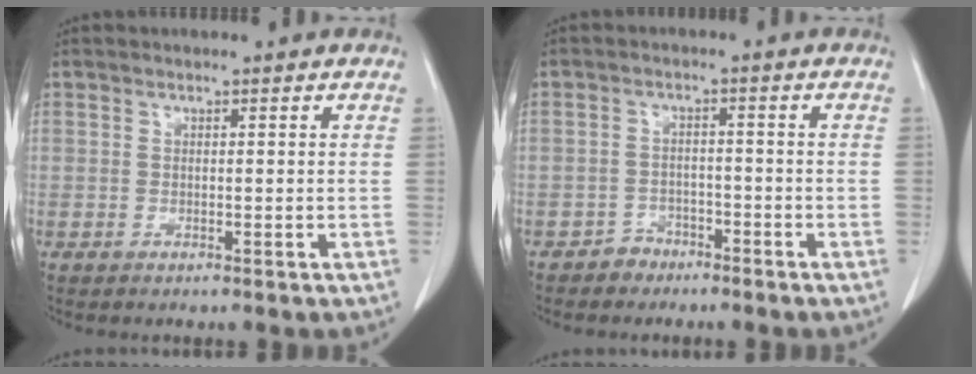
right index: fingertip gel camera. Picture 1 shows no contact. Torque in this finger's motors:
{"motor_torque": [0.10, -0.06, 0.11, 0.01]}